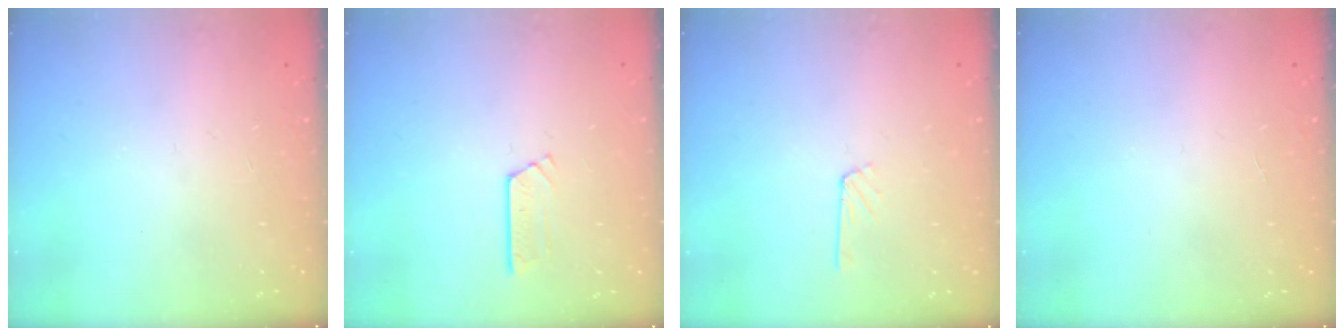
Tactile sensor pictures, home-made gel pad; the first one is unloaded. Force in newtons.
{"total": 2.5, "press": 2.5, "slide": 0.2}
{"total": 3.8, "press": 3.8, "slide": 0.3}
{"total": 0.0}